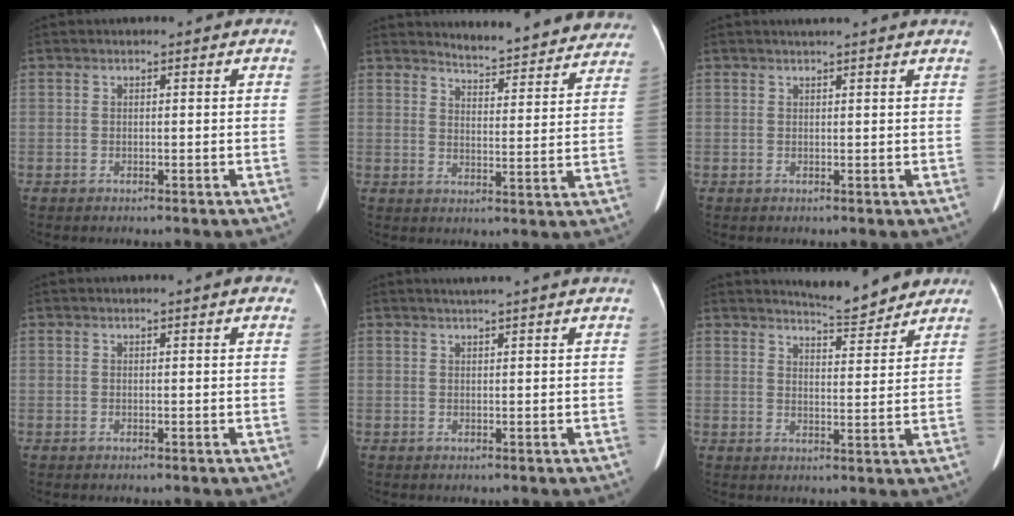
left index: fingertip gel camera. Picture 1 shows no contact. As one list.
[{"total": 16.2, "force": [15.5, 2.6, 3.8], "torque": [-0.028, -0.045, 0.171]}, {"total": 4.3, "force": [3.8, -0.4, 1.9], "torque": [-0.024, 0.021, 0.042]}, {"total": 2.4, "force": [1.7, 0.2, 1.6], "torque": [-0.018, 0.009, 0.015]}, {"total": 3.8, "force": [3.2, -0.8, 1.8], "torque": [-0.023, 0.017, 0.043]}, {"total": 7.3, "force": [7.0, 1.0, 1.8], "torque": [-0.031, -0.005, 0.092]}]